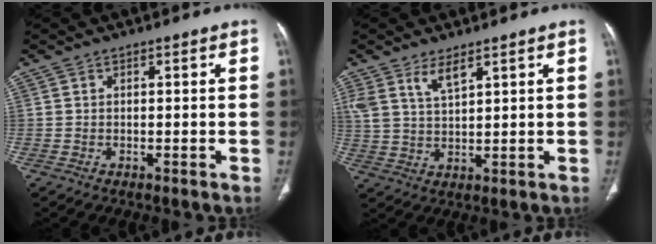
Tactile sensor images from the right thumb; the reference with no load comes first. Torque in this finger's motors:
{"motor_torque": [-0.08, 0.24, 0.64, 0.87, 0.03]}